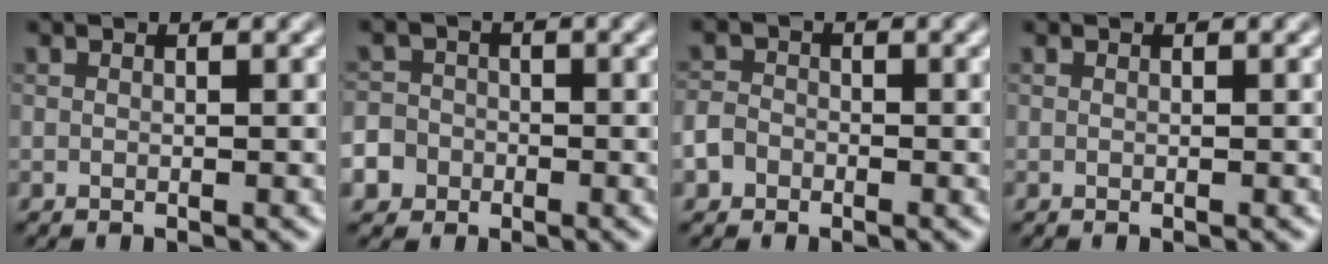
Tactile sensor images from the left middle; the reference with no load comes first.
{"total": 6.7, "force": [-3.6, 5.6, 1.3], "torque": [-0.031, -0.017, -0.081]}
{"total": 2.1, "force": [-1.1, 1.6, 0.8], "torque": [-0.009, 0.002, -0.027]}
{"total": 0.0}